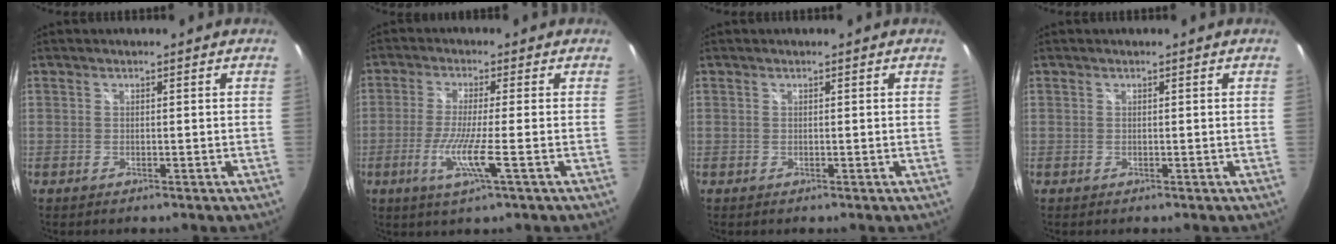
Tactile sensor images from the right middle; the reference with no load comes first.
{"total": 7.1, "force": [-2.1, -0.8, 6.7], "torque": [-0.139, -0.016, -0.041]}
{"total": 0.0}
{"total": 0.0}